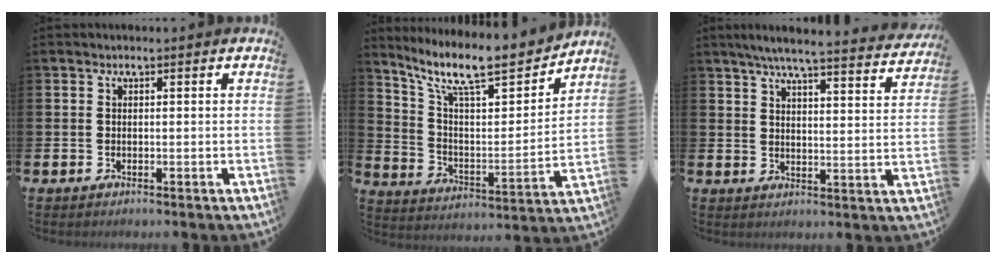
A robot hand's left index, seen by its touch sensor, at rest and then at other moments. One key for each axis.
{"total": 11.2, "fx": 9.6, "fy": 2.4, "fz": 5.2, "tx": -0.137, "ty": -0.066, "tz": 0.163}
{"total": 6.0, "fx": 5.5, "fy": 0.1, "fz": 2.4, "tx": -0.055, "ty": -0.038, "tz": 0.090}